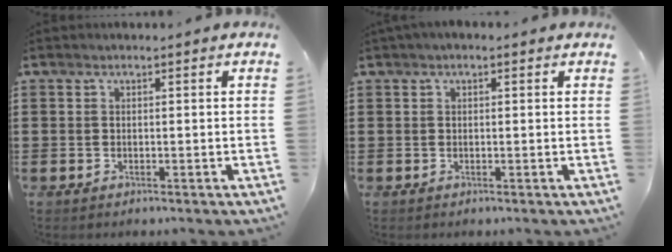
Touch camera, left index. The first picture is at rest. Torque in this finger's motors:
{"motor_torque": [1.09, -1.05, 0.44, 0.21]}